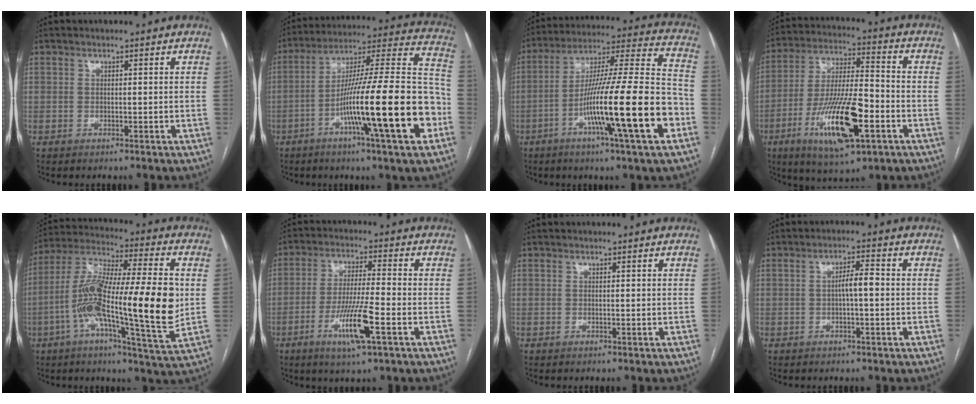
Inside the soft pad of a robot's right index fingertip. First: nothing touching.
{"total": 23.9, "force": [-8.1, 0.6, 22.5], "torque": [-0.325, -0.007, -0.138]}
{"total": 21.9, "force": [-7.8, 0.1, 20.5], "torque": [-0.325, -0.014, -0.136]}
{"total": 17.0, "force": [-6.4, 3.9, 15.2], "torque": [-0.295, -0.013, -0.106]}
{"total": 22.4, "force": [-2.3, 2.5, 22.2], "torque": [-0.378, 0.007, -0.044]}
{"total": 9.7, "force": [-4.0, 0.2, 8.8], "torque": [-0.170, -0.014, -0.073]}
{"total": 0.0}
{"total": 3.4, "force": [-0.3, 0.6, 3.4], "torque": [-0.056, 0.008, -0.004]}